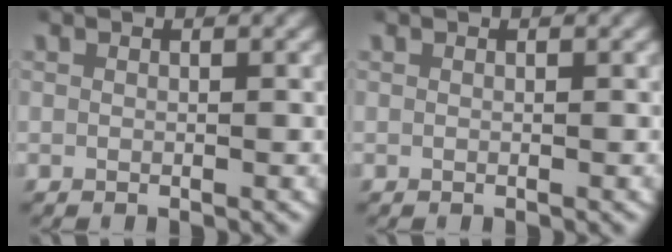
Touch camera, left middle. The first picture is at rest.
{"total": 0.0}